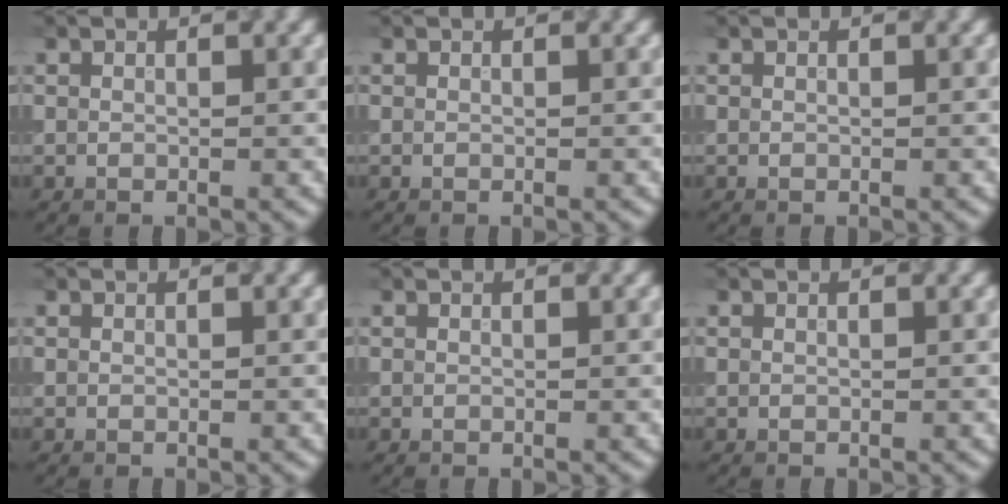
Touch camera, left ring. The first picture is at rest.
{"total": 0.0}
{"total": 0.0}
{"total": 0.0}
{"total": 0.0}
{"total": 0.0}